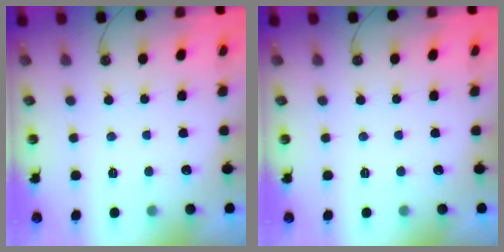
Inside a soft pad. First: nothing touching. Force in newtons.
{"total": 0.0}